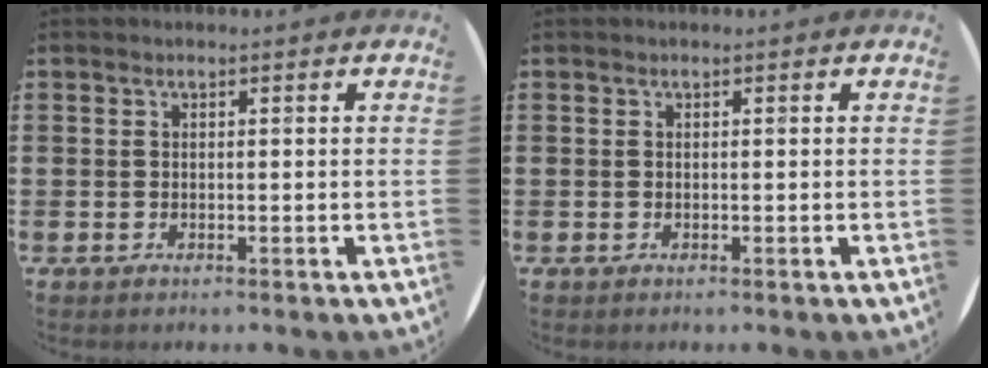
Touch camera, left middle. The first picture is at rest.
{"total": 0.0}